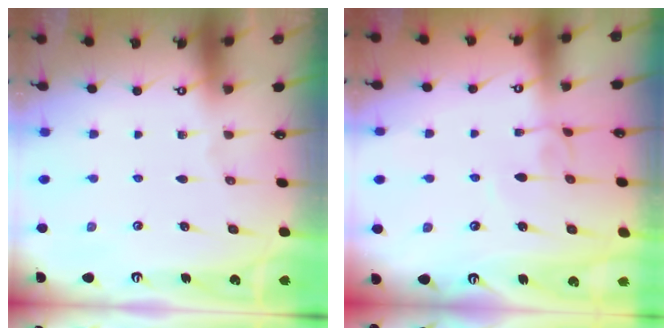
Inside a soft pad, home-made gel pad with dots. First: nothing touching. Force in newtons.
{"total": 3.7, "press": 3.7, "slide": 0.2}